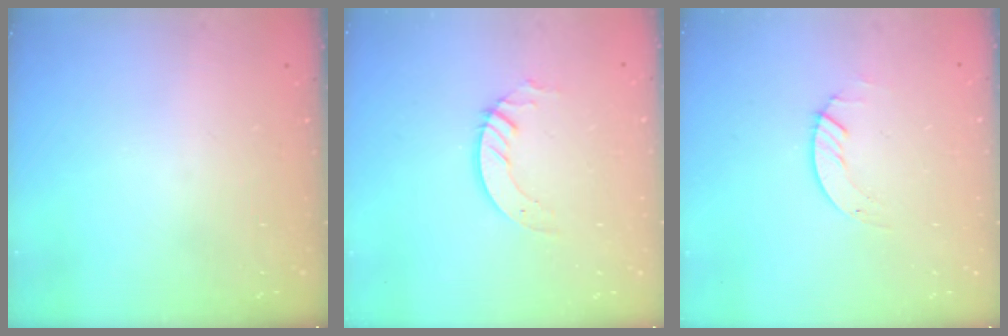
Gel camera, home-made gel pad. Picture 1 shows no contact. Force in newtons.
{"total": 2.8, "press": 2.8, "slide": 0.2}
{"total": 1.4, "press": 1.4, "slide": 0.2}